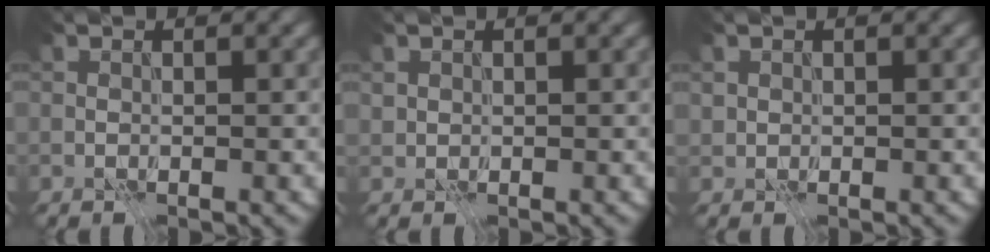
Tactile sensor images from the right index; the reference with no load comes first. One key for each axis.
{"total": 0.8, "fx": 0.1, "fy": 0.8, "fz": 0.1, "tx": -0.006, "ty": -0.005, "tz": 0.004}
{"total": 0.9, "fx": 0.1, "fy": 0.8, "fz": 0.1, "tx": -0.004, "ty": -0.005, "tz": 0.003}